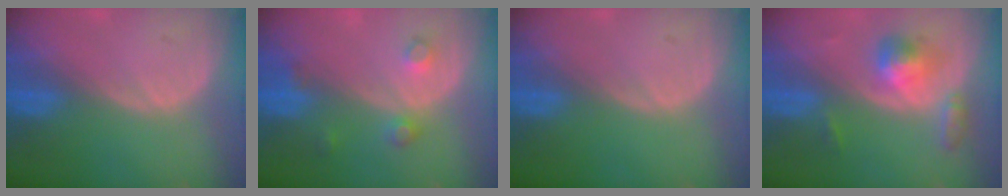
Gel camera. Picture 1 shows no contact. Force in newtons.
{"total": 3.2, "press": 3.1, "slide": 0.8}
{"total": 0.0}
{"total": 5.3, "press": 5.0, "slide": 1.7}